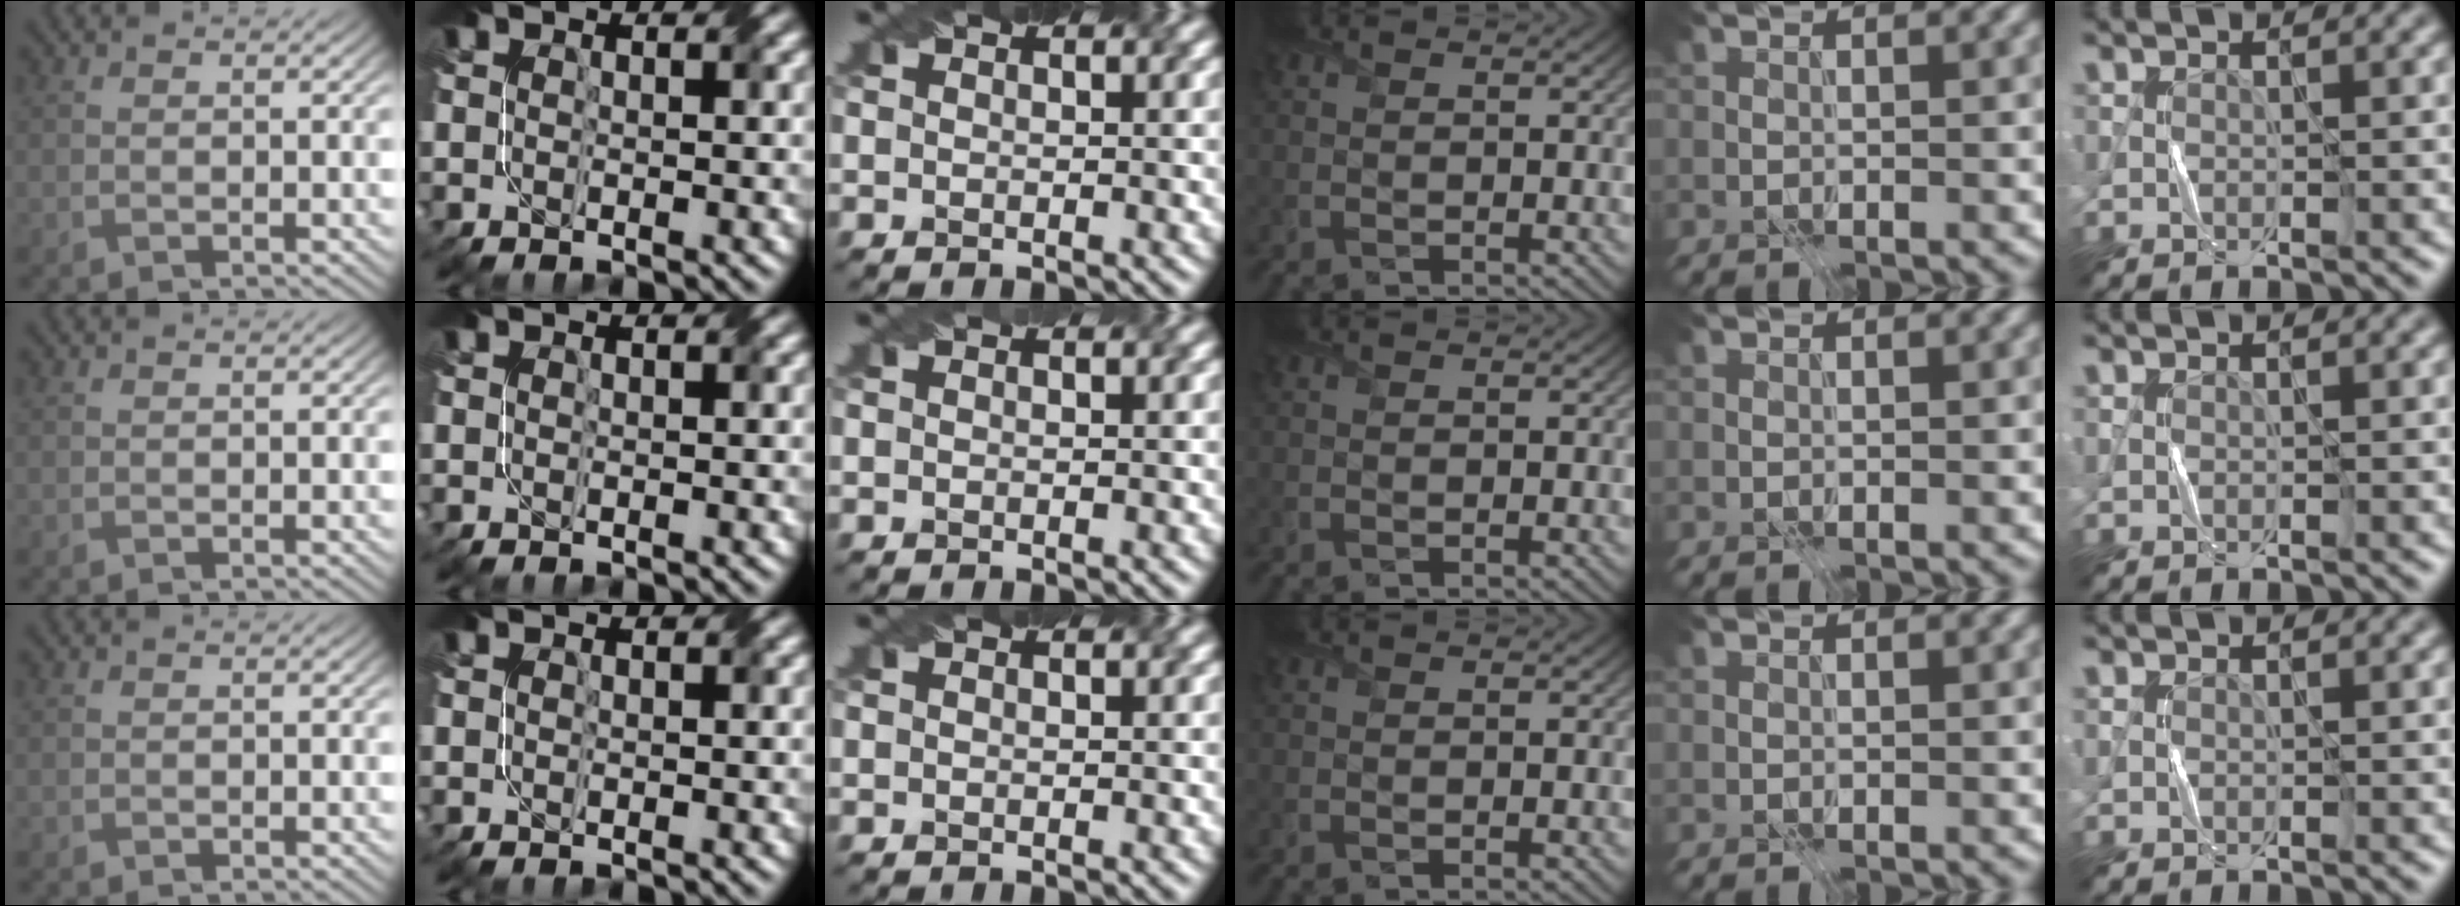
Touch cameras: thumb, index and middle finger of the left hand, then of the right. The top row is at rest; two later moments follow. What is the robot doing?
{"motion": "fold", "object": "paper"}